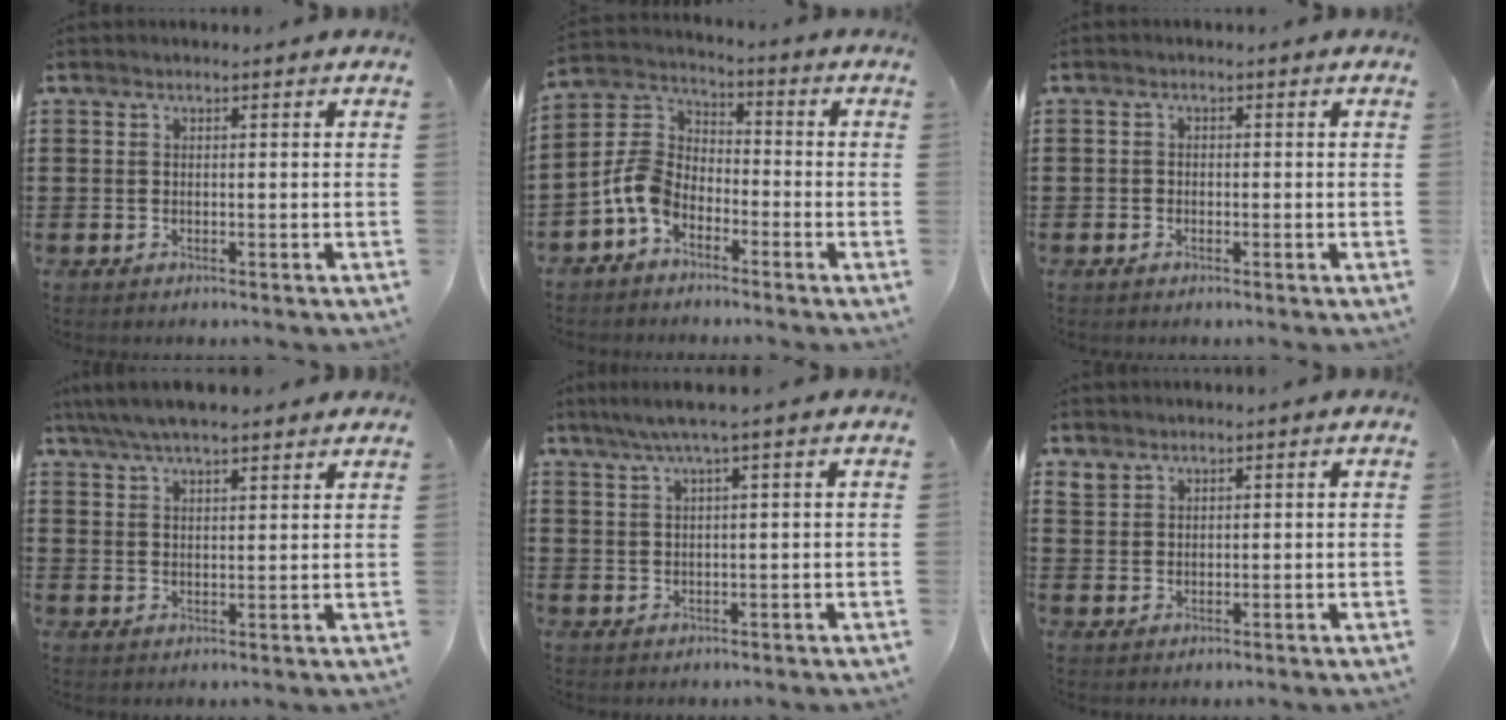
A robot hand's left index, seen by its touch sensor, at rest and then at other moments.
{"total": 7.0, "force": [-3.8, 4.3, 4.0], "torque": [-0.123, -0.004, -0.087]}
{"total": 0.9, "force": [-0.6, 0.6, 0.2], "torque": [-0.006, 0.001, -0.013]}
{"total": 5.2, "force": [4.6, 0.7, 2.3], "torque": [-0.057, -0.006, 0.083]}
{"total": 3.1, "force": [1.7, -0.3, 2.6], "torque": [-0.052, 0.002, 0.029]}
{"total": 1.9, "force": [1.6, 0.9, 0.2], "torque": [-0.008, 0.000, 0.034]}